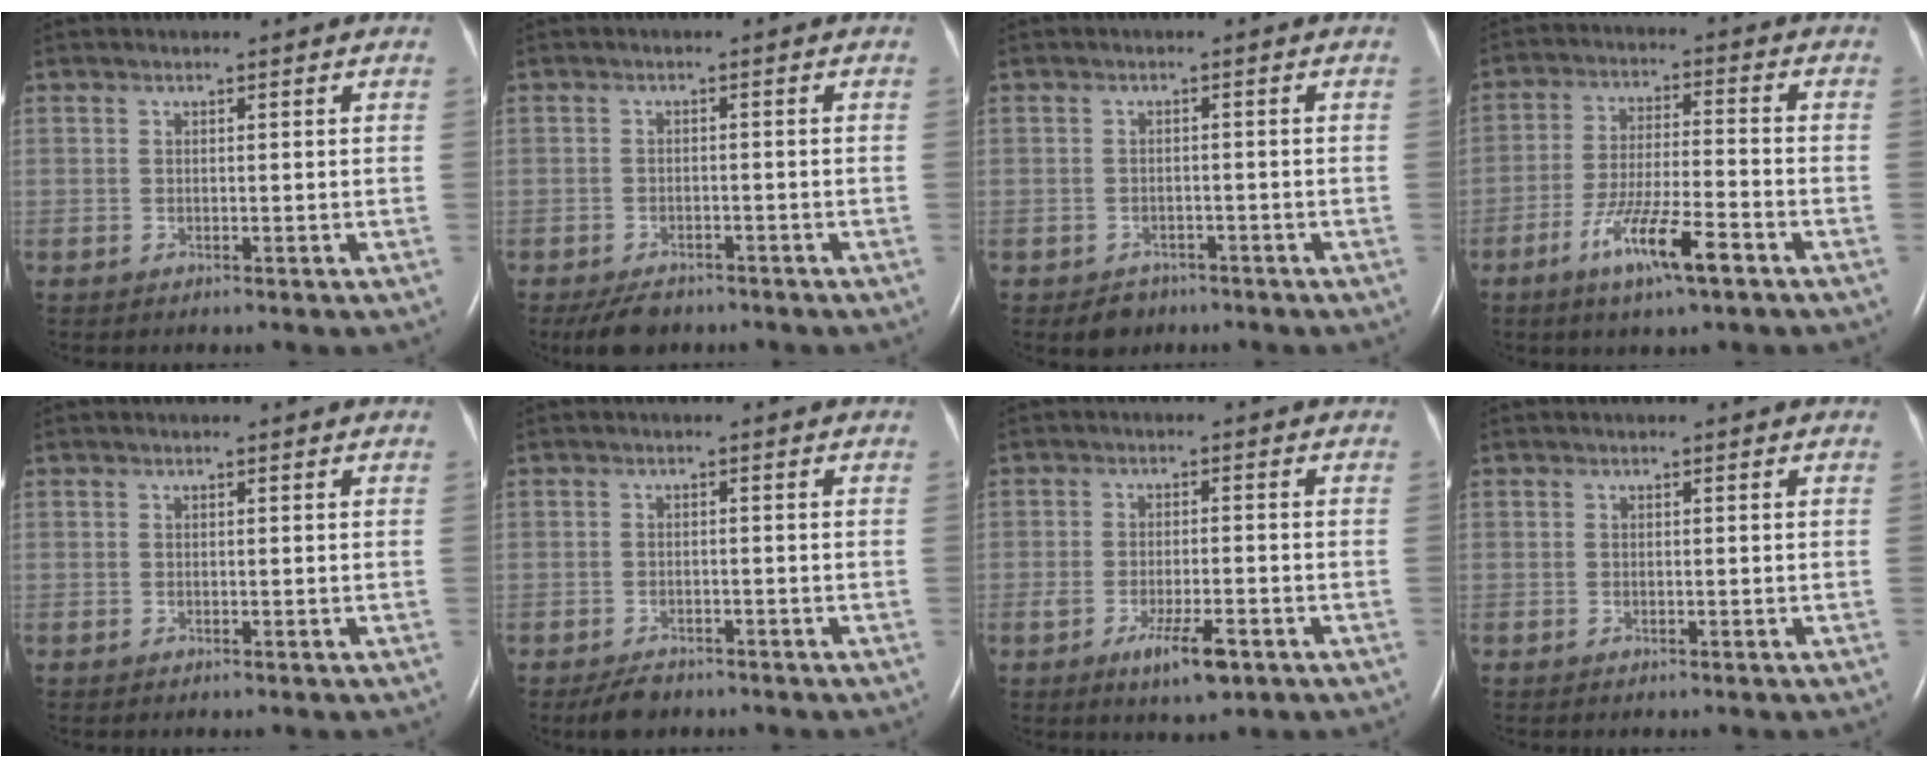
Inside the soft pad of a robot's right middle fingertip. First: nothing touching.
{"total": 4.9, "force": [-3.9, 2.2, 1.9], "torque": [-0.037, -0.006, -0.061]}
{"total": 2.8, "force": [-1.9, 1.9, 0.7], "torque": [-0.015, 0.003, -0.022]}
{"total": 9.8, "force": [-5.4, 0.9, 8.0], "torque": [-0.153, -0.014, -0.096]}
{"total": 0.0}
{"total": 3.3, "force": [-2.7, 1.5, 1.3], "torque": [-0.030, -0.003, -0.040]}
{"total": 6.1, "force": [-3.2, 1.4, 5.0], "torque": [-0.089, -0.009, -0.047]}
{"total": 0.0}